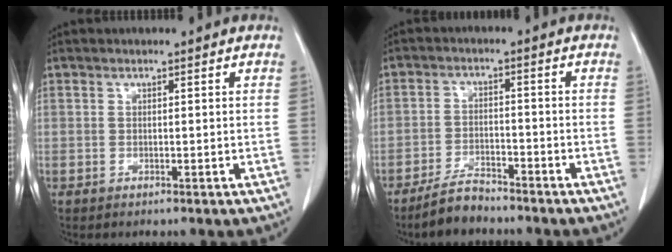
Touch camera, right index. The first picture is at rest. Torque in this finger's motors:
{"motor_torque": [-0.49, -0.40, -0.25, -0.11]}